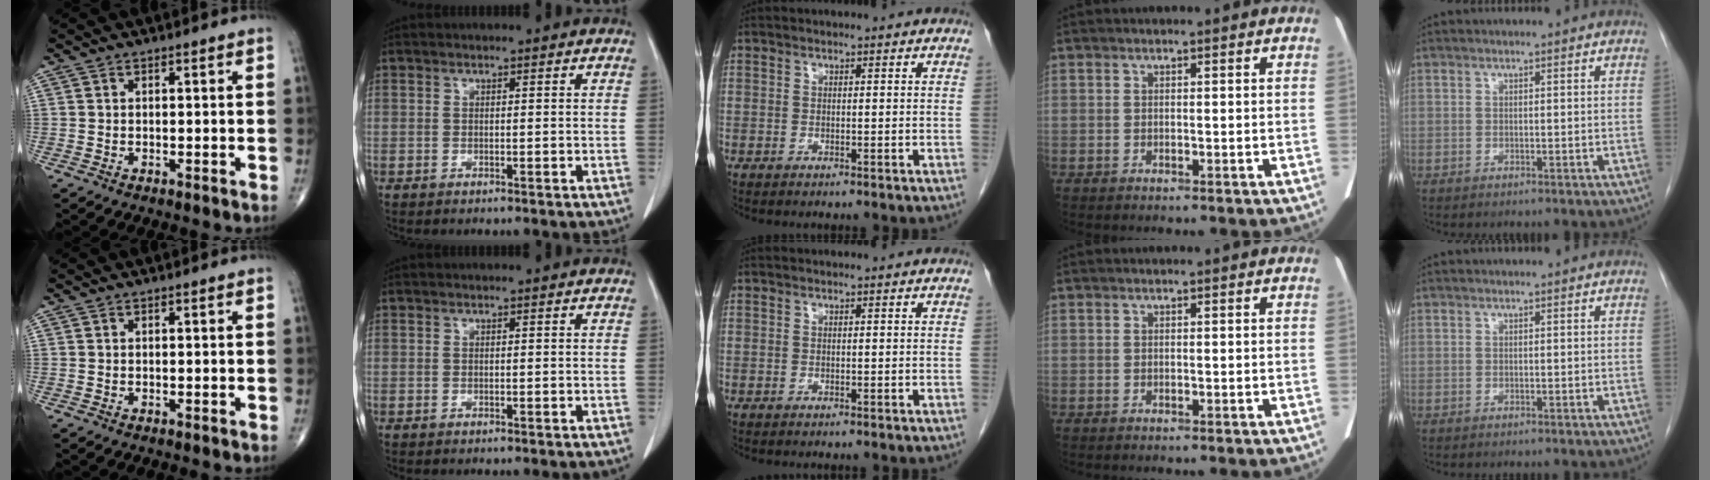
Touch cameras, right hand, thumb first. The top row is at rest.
{}